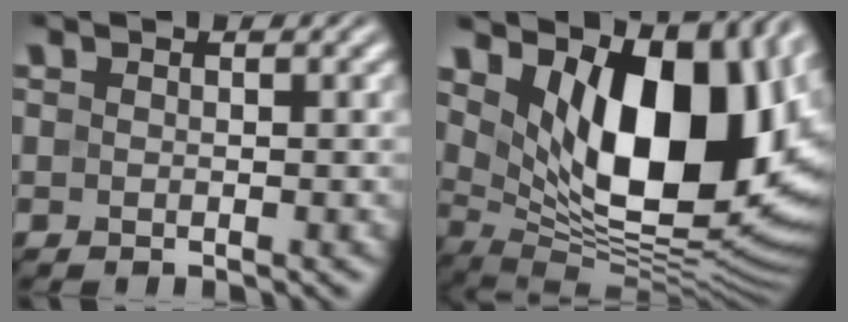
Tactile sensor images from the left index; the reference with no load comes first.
{"total": 16.1, "force": [4.9, 8.8, 12.5], "torque": [-0.173, -0.010, 0.084]}